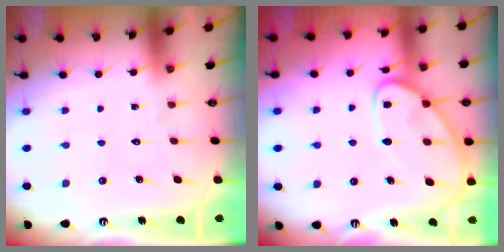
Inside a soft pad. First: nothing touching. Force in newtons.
{"total": 11.3, "press": 11.3, "slide": 0.8}